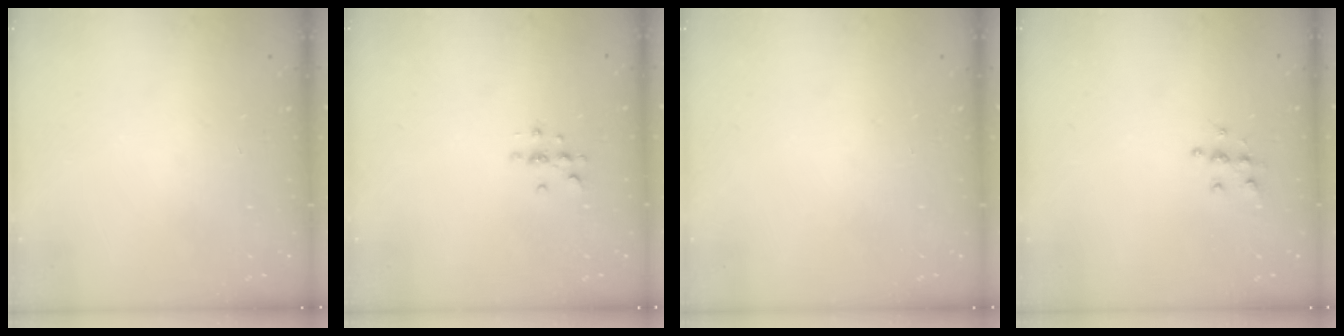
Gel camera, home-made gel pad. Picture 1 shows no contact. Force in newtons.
{"total": 4.2, "press": 4.2, "slide": 0.5}
{"total": 0.0}
{"total": 5.3, "press": 5.2, "slide": 0.2}